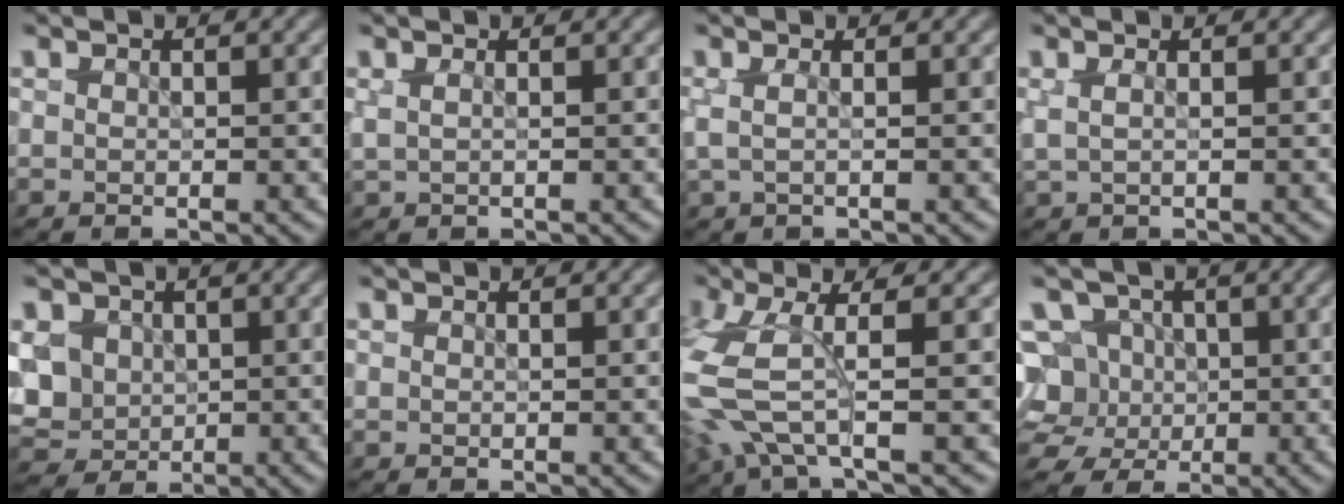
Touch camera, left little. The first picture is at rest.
{"total": 0.6, "force": [0.3, 0.1, 0.5], "torque": [-0.009, 0.003, 0.003]}
{"total": 1.1, "force": [0.2, 0.3, 1.0], "torque": [-0.022, 0.002, 0.002]}
{"total": 0.9, "force": [0.4, 0.2, 0.8], "torque": [-0.014, 0.003, 0.003]}
{"total": 6.5, "force": [0.9, 5.6, 3.0], "torque": [-0.065, 0.017, 0.011]}
{"total": 0.0}
{"total": 6.2, "force": [-1.1, 2.0, 5.7], "torque": [-0.149, -0.001, -0.027]}
{"total": 8.4, "force": [0.9, 7.4, 3.8], "torque": [-0.062, 0.035, -0.024]}